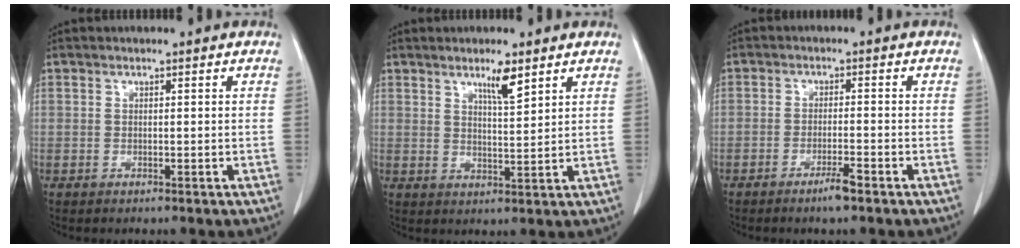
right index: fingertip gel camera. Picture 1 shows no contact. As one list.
[{"total": 4.4, "force": [2.9, 0.4, 3.2], "torque": [-0.056, -0.005, 0.052]}, {"total": 3.0, "force": [-2.0, 0.1, 2.2], "torque": [-0.037, -0.001, -0.034]}]